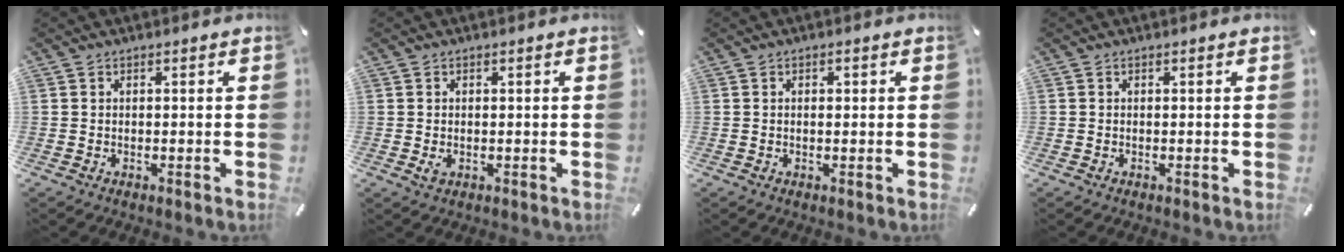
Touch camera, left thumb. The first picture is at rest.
{"total": 1.3, "force": [-0.1, 1.0, 0.9], "torque": [-0.007, -0.003, -0.003]}
{"total": 0.9, "force": [0.0, 0.5, 0.7], "torque": [-0.015, 0.002, 0.000]}
{"total": 0.0}